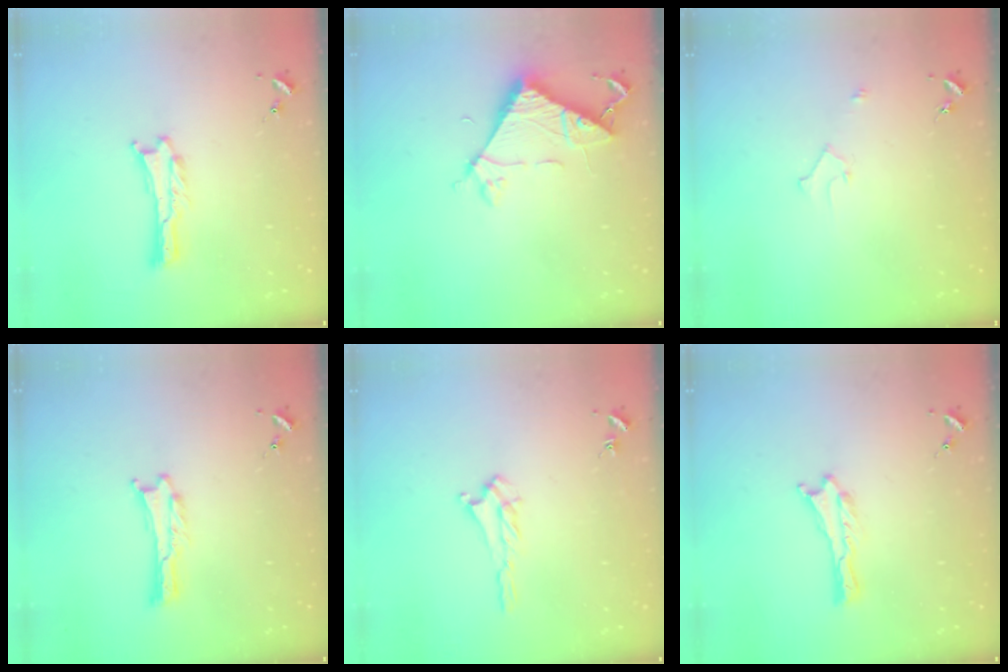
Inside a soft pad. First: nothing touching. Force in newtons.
{"total": 6.9, "press": 6.9, "slide": 0.4}
{"total": 2.2, "press": 2.2, "slide": 0.2}
{"total": 0.0}
{"total": 2.0, "press": 2.0, "slide": 0.5}
{"total": 0.0}